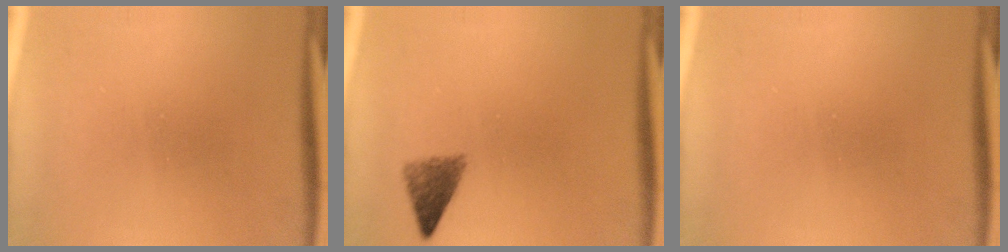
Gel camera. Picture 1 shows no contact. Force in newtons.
{"total": 3.1}
{"total": 0.0}